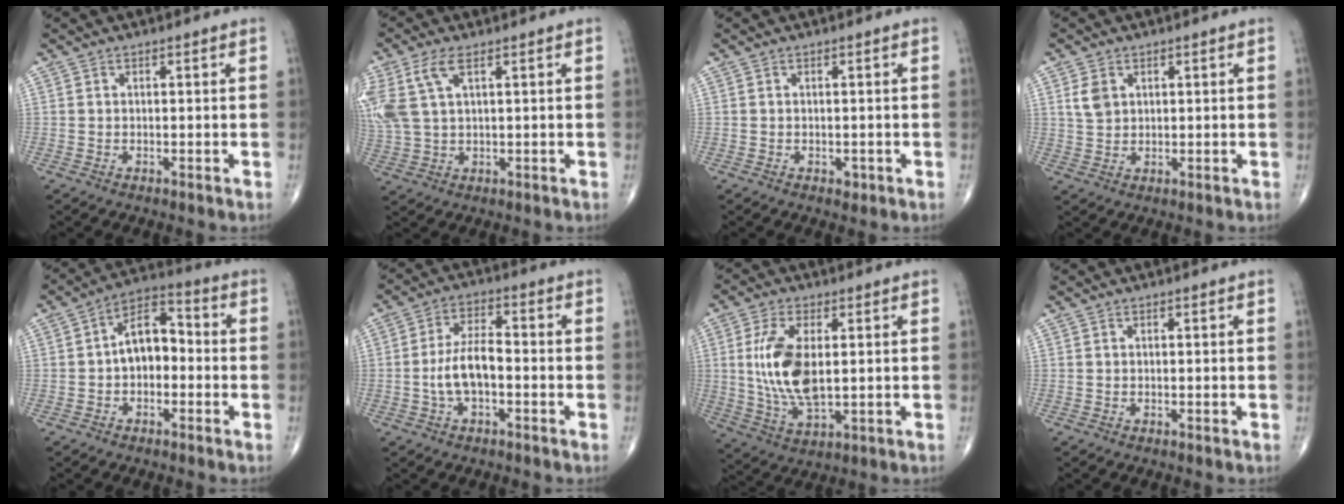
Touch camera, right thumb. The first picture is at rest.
{"total": 9.7, "force": [3.7, 4.5, 7.8], "torque": [-0.205, 0.007, 0.082]}
{"total": 0.9, "force": [-0.3, 0.6, 0.5], "torque": [-0.003, -0.001, -0.002]}
{"total": 3.6, "force": [1.4, 2.7, 2.1], "torque": [-0.033, -0.004, 0.032]}
{"total": 8.9, "force": [-0.8, 5.7, 6.8], "torque": [-0.087, 0.036, -0.029]}
{"total": 7.5, "force": [-1.7, 3.5, 6.4], "torque": [-0.125, 0.025, -0.036]}
{"total": 12.1, "force": [1.2, 5.6, 10.7], "torque": [-0.218, -0.013, 0.030]}
{"total": 0.0}